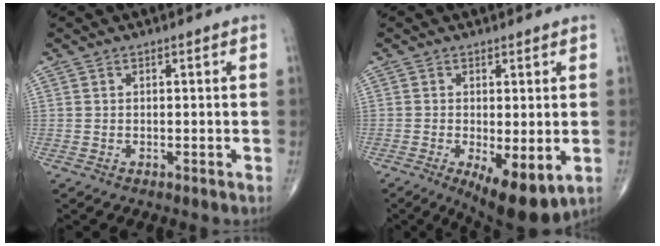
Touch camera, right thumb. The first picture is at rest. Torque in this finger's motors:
{"motor_torque": [0.10, 0.58, 0.06, -0.29, 0.10]}